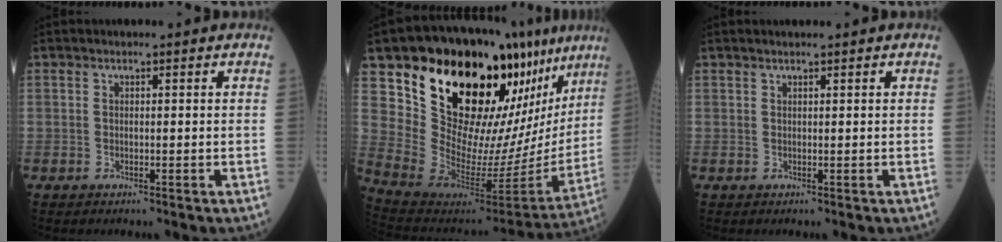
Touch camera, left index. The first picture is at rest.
{"total": 26.0, "force": [18.6, 6.4, 16.9], "torque": [-0.254, -0.051, 0.290]}
{"total": 1.8, "force": [1.7, 0.1, 0.6], "torque": [-0.007, 0.021, 0.032]}